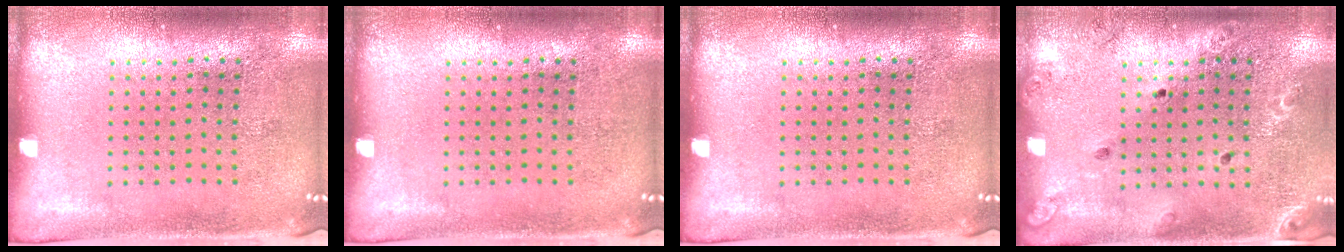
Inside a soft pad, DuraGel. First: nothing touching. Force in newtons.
{"total": 0.0}
{"total": 0.0}
{"total": 1.4, "press": 1.4, "slide": 0.1}